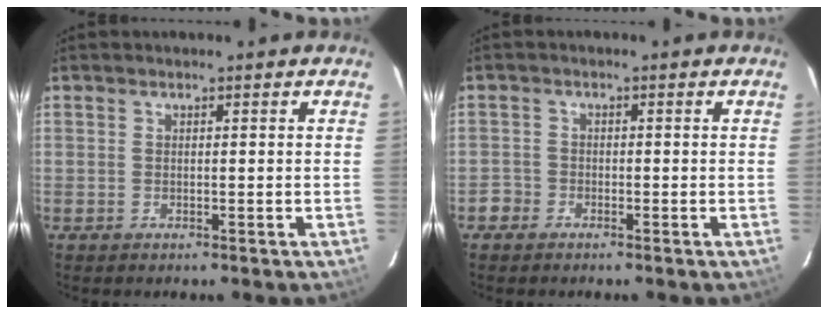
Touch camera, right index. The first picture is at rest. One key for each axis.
{"total": 2.3, "fx": -1.6, "fy": 1.5, "fz": -0.6, "tx": 0.007, "ty": 0.009, "tz": -0.031}